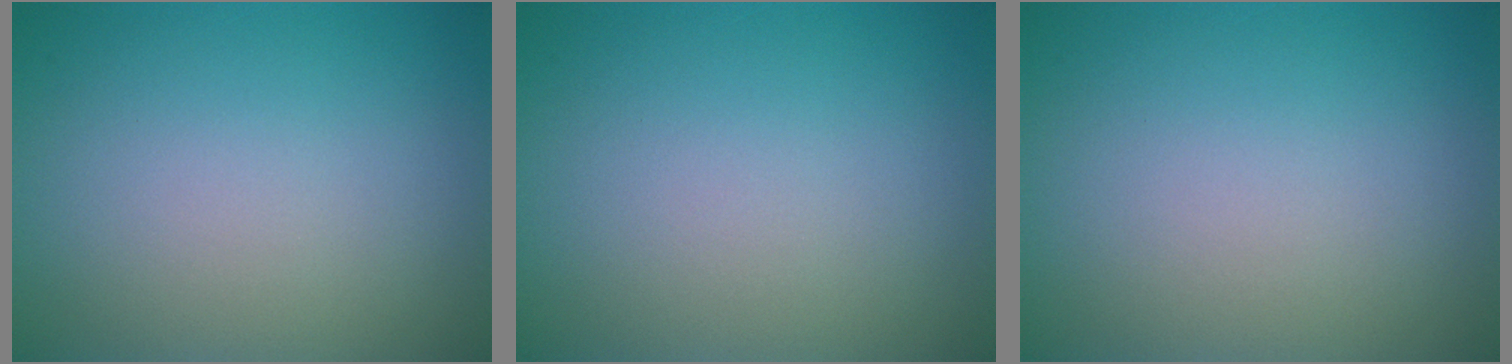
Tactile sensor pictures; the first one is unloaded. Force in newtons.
{"total": 0.0}
{"total": 0.0}